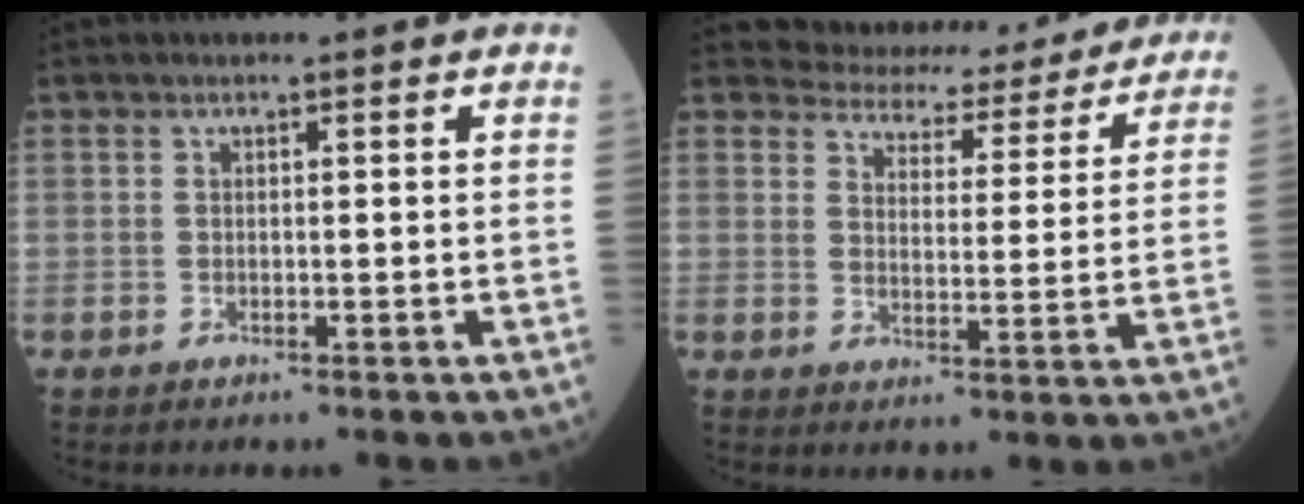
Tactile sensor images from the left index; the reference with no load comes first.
{"total": 16.2, "force": [15.3, 4.8, 2.5], "torque": [-0.011, -0.022, 0.168]}